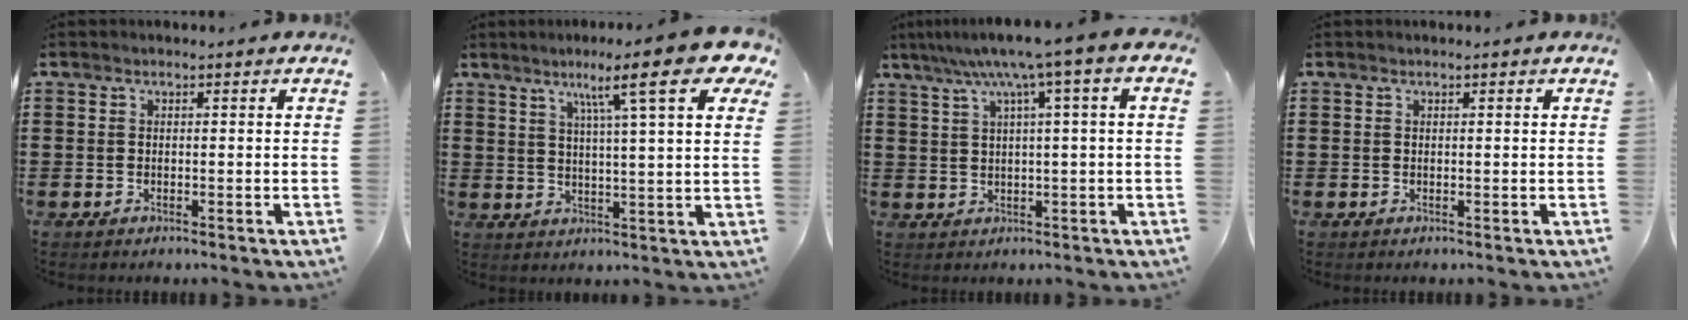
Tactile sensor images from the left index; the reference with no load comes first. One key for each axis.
{"total": 12.7, "fx": 7.5, "fy": 1.4, "fz": 10.2, "tx": -0.175, "ty": -0.016, "tz": 0.114}
{"total": 6.3, "fx": 2.5, "fy": -0.3, "fz": 5.8, "tx": -0.118, "ty": -0.007, "tz": 0.035}
{"total": 0.0}